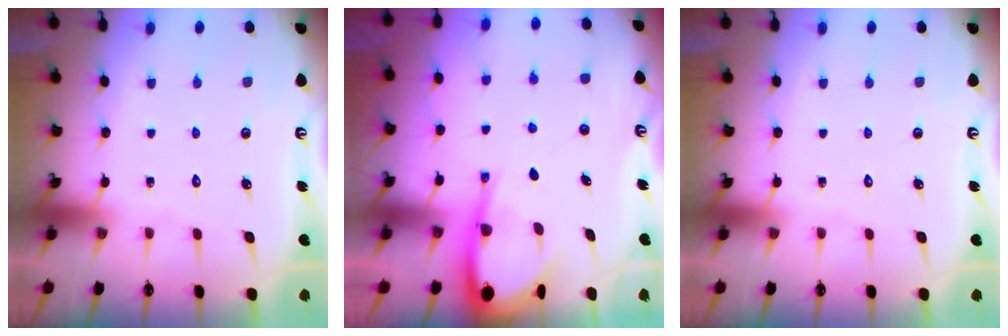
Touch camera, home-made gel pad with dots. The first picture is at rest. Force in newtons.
{"total": 7.8, "press": 7.7, "slide": 0.8}
{"total": 0.0}